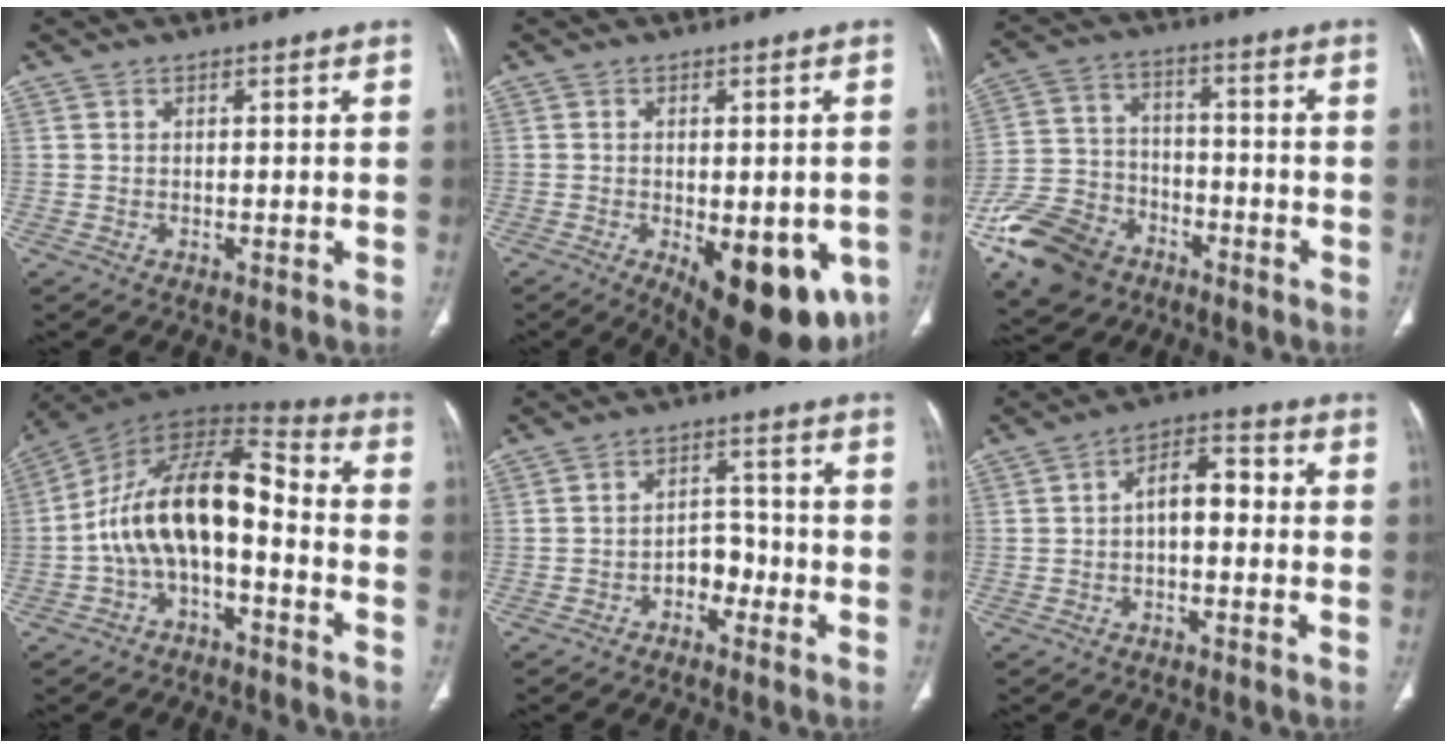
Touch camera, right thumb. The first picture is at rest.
{"total": 17.6, "force": [-6.1, 7.7, 14.6], "torque": [-0.141, -0.010, -0.064]}
{"total": 15.8, "force": [-9.1, 10.9, 6.8], "torque": [-0.123, 0.047, -0.165]}
{"total": 15.8, "force": [-3.3, 8.1, 13.2], "torque": [-0.213, 0.084, -0.064]}
{"total": 5.1, "force": [-2.5, 3.6, 2.6], "torque": [-0.013, 0.034, -0.047]}
{"total": 7.2, "force": [-0.5, 4.0, 5.9], "torque": [-0.079, 0.034, -0.018]}